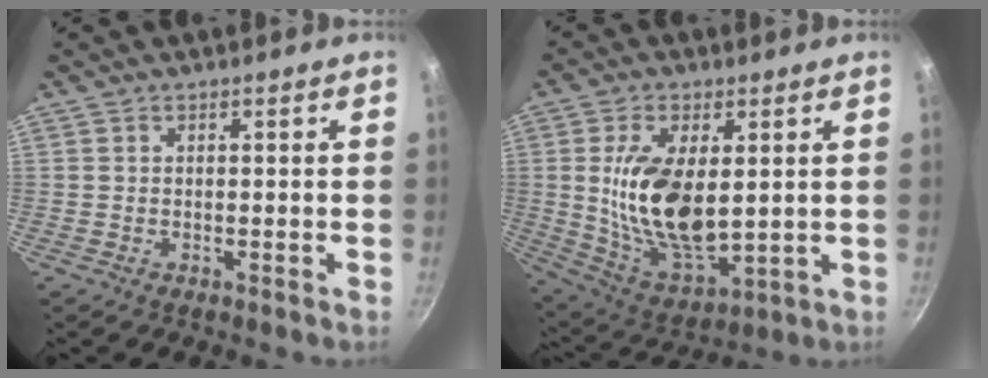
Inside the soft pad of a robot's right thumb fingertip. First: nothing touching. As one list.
[{"total": 16.8, "force": [2.1, 8.7, 14.3], "torque": [-0.250, -0.022, 0.053]}]